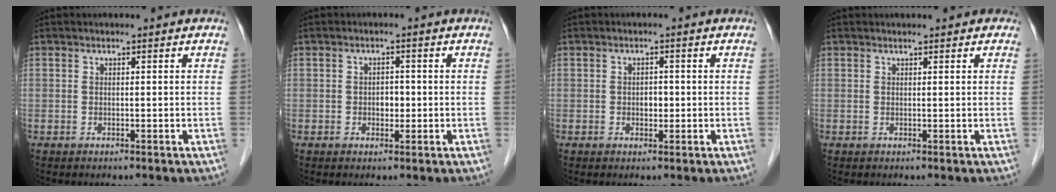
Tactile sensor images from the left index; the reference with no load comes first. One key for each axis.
{"total": 1.8, "fx": -0.3, "fy": 1.3, "fz": 1.3, "tx": -0.018, "ty": 0.004, "tz": -0.003}
{"total": 1.6, "fx": -0.2, "fy": 1.1, "fz": 1.1, "tx": -0.017, "ty": 0.003, "tz": -0.001}
{"total": 1.6, "fx": 1.3, "fy": 0.6, "fz": 0.7, "tx": -0.008, "ty": 0.014, "tz": 0.014}